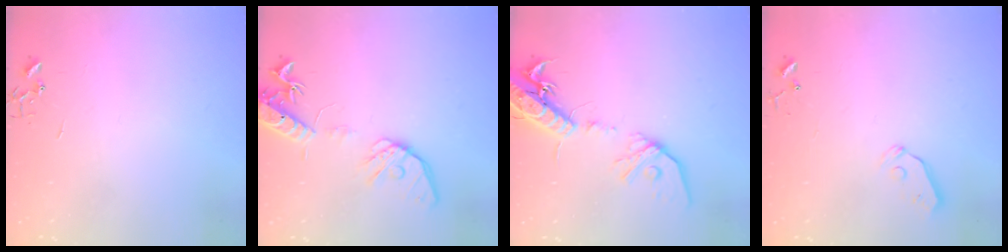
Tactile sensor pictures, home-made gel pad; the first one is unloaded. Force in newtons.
{"total": 16.5, "press": 16.2, "slide": 2.8}
{"total": 18.3, "press": 17.9, "slide": 3.7}
{"total": 4.9, "press": 4.8, "slide": 0.8}